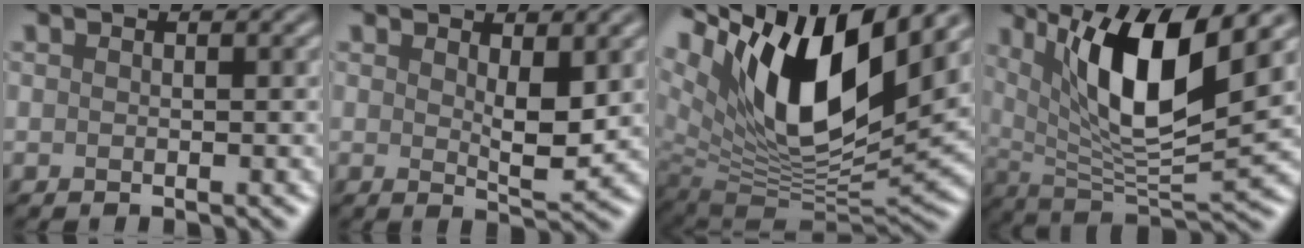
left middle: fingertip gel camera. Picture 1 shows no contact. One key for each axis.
{"total": 3.1, "fx": 1.0, "fy": 1.0, "fz": 2.7, "tx": -0.046, "ty": -0.008, "tz": 0.019}
{"total": 15.4, "fx": 6.3, "fy": 6.8, "fz": 12.3, "tx": -0.220, "ty": 0.003, "tz": 0.107}
{"total": 10.4, "fx": 4.1, "fy": 3.0, "fz": 9.0, "tx": -0.147, "ty": -0.013, "tz": 0.077}